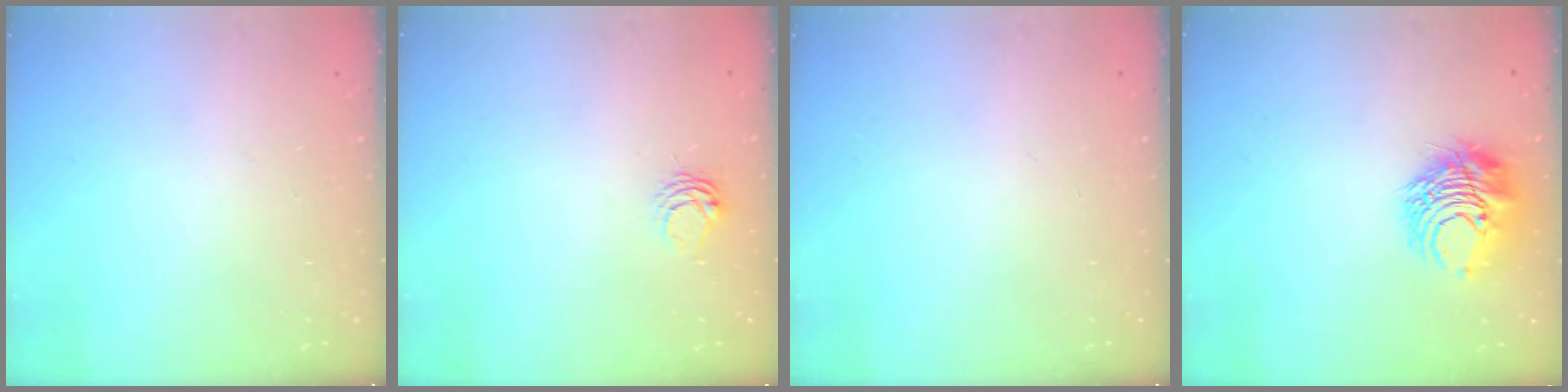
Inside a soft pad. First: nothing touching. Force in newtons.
{"total": 4.5, "press": 4.5, "slide": 0.5}
{"total": 0.0}
{"total": 10.1, "press": 10.1, "slide": 0.8}